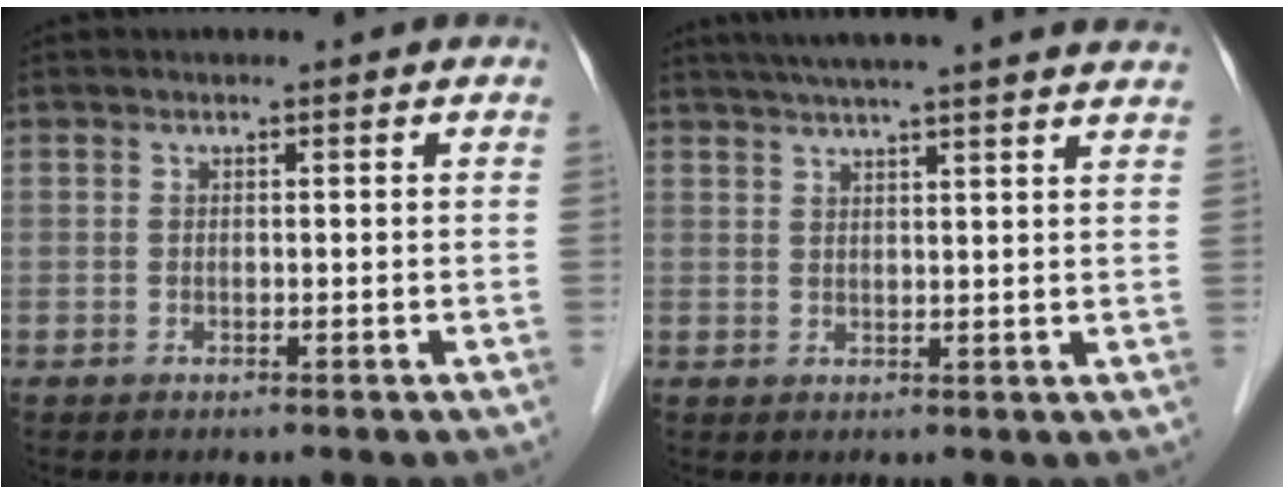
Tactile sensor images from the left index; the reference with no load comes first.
{"total": 19.1, "force": [16.8, 0.1, 9.1], "torque": [-0.145, 0.022, 0.214]}